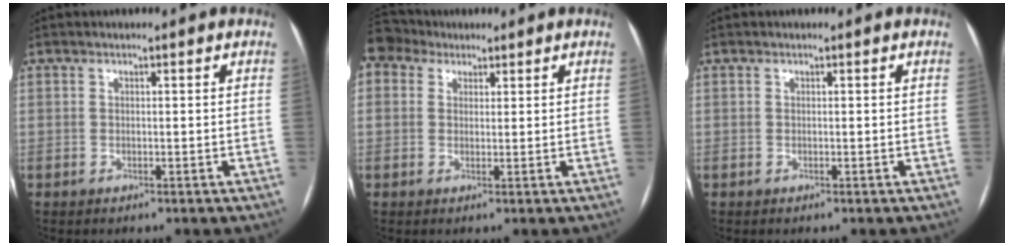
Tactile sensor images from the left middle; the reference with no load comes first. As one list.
[{"total": 3.3, "force": [2.7, 1.9, 0.1], "torque": [-0.007, 0.023, 0.058]}, {"total": 0.0}]